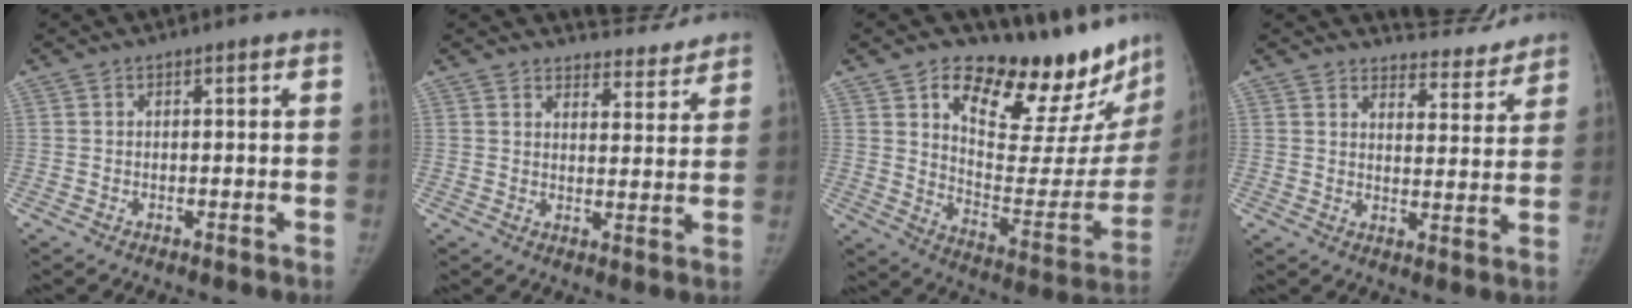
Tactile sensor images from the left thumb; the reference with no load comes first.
{"total": 6.9, "force": [6.7, 1.8, 0.4], "torque": [0.019, -0.054, 0.088]}
{"total": 25.7, "force": [18.6, 9.6, 14.9], "torque": [-0.155, -0.117, 0.266]}
{"total": 9.2, "force": [8.9, 2.3, 0.7], "torque": [0.020, -0.072, 0.115]}